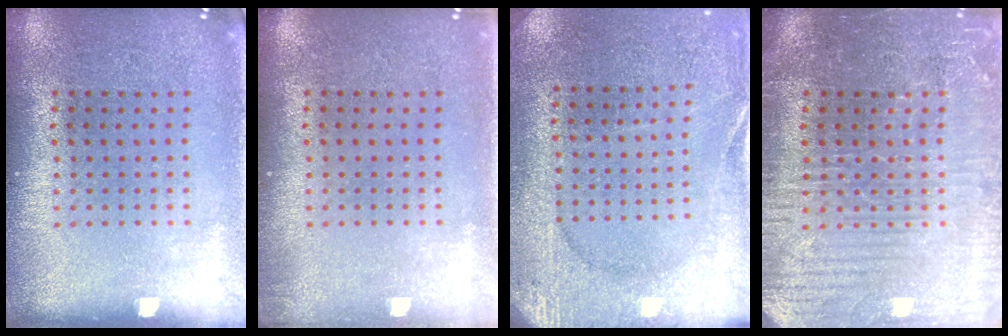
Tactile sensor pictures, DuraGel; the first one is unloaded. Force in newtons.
{"total": 0.7, "press": 0.7, "slide": 0.2}
{"total": 2.6, "press": 2.5, "slide": 0.4}
{"total": 3.9, "press": 3.7, "slide": 1.1}